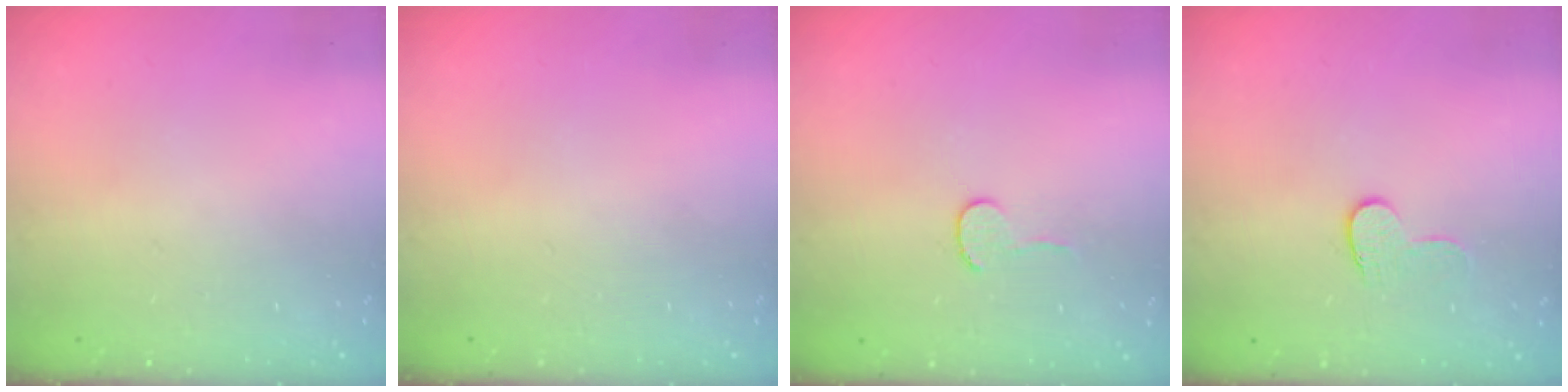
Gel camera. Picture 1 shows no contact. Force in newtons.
{"total": 0.0}
{"total": 4.1, "press": 4.1, "slide": 0.4}
{"total": 6.2, "press": 6.2, "slide": 0.4}